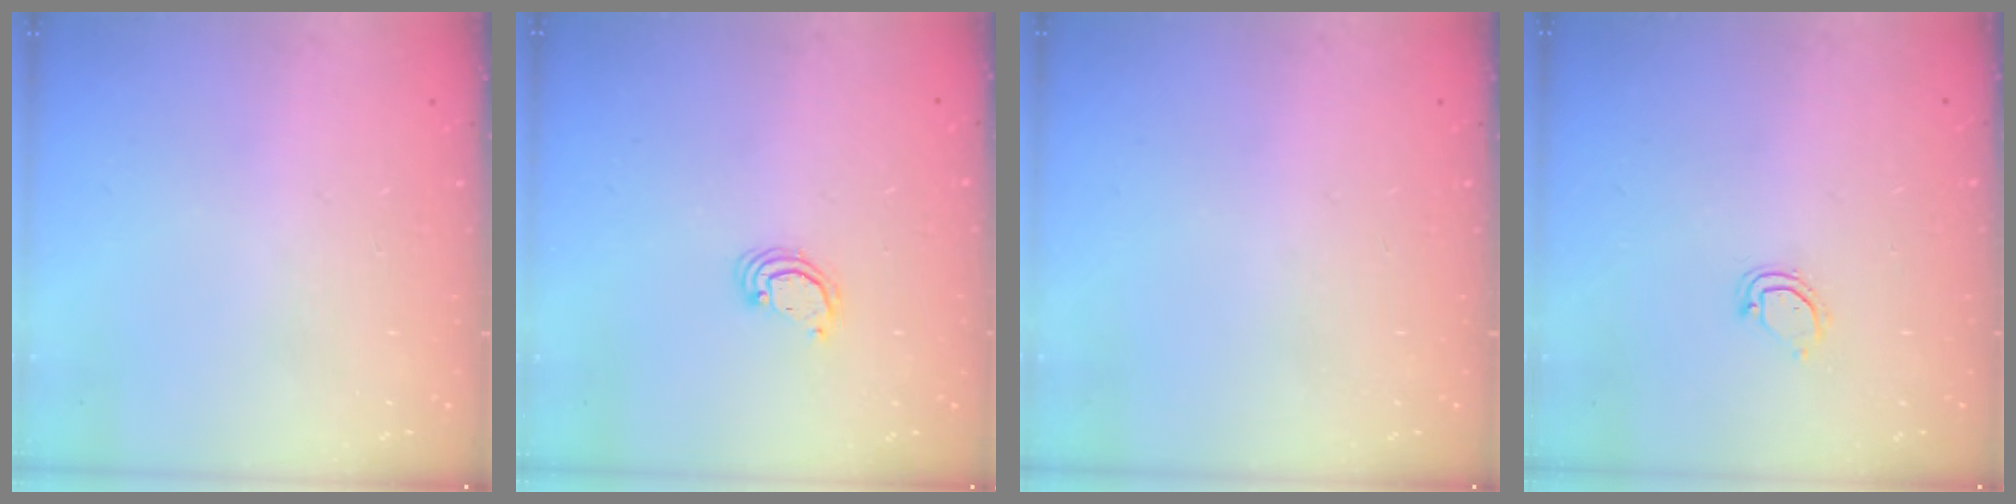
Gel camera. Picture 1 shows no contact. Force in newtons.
{"total": 2.4, "press": 2.4, "slide": 0.3}
{"total": 0.0}
{"total": 3.9, "press": 3.9, "slide": 0.3}